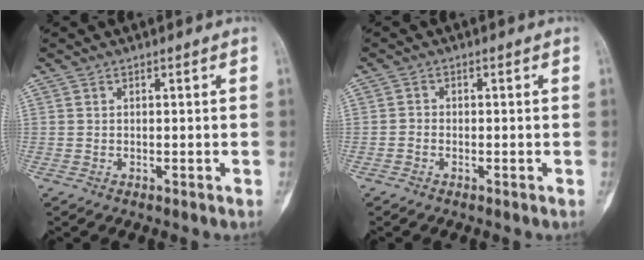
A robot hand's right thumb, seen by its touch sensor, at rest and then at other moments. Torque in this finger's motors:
{"motor_torque": [0.03, 0.03, -0.23, 0.22, -0.11]}